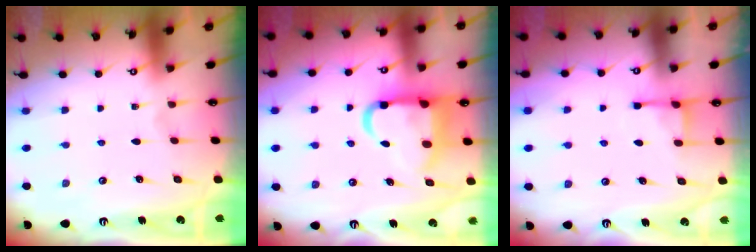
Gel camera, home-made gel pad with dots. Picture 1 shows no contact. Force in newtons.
{"total": 12.8, "press": 12.7, "slide": 1.7}
{"total": 4.0, "press": 3.9, "slide": 0.6}